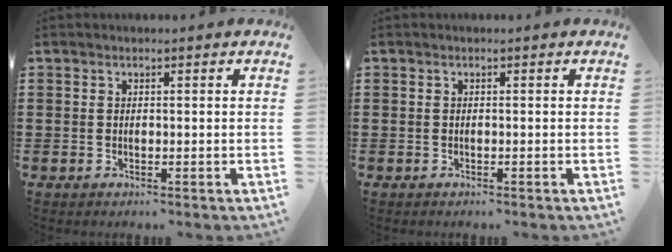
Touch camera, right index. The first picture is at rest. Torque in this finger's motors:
{"motor_torque": [0.31, -0.27, 0.00, 0.02]}